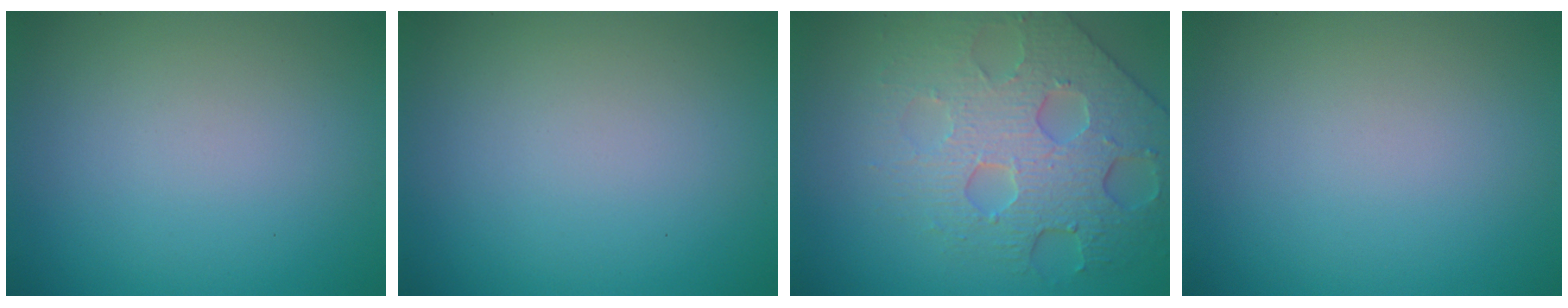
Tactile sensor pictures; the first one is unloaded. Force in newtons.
{"total": 0.0}
{"total": 6.3, "press": 5.2, "slide": 3.7}
{"total": 0.0}